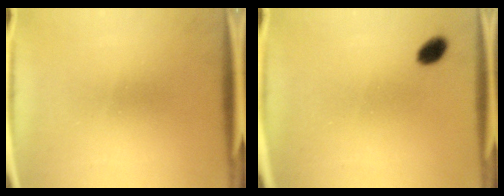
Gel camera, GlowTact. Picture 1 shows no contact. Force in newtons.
{"total": 3.1}